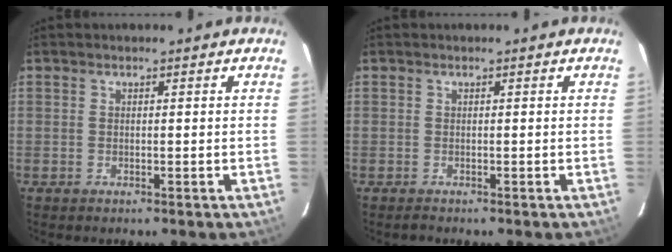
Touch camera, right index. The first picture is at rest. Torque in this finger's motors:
{"motor_torque": [-0.15, 0.08, -0.36, -0.10]}